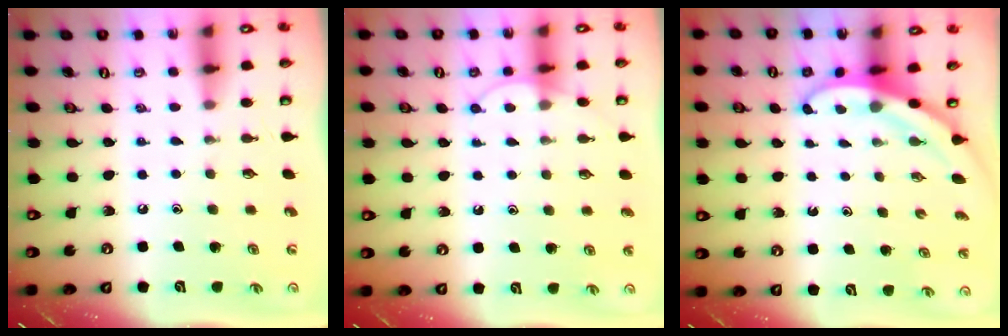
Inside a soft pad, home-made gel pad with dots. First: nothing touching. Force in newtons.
{"total": 5.8, "press": 5.8, "slide": 0.4}
{"total": 3.2, "press": 3.2, "slide": 0.2}